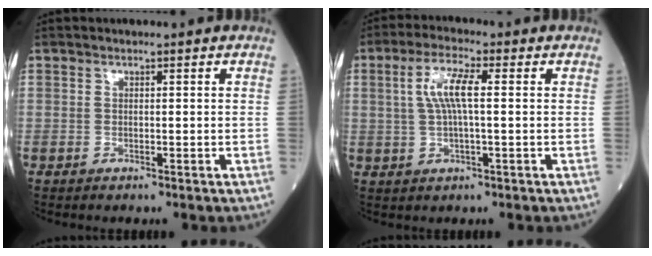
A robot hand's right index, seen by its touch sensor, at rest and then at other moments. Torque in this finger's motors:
{"motor_torque": [0.22, -0.02, 0.18, 0.11]}